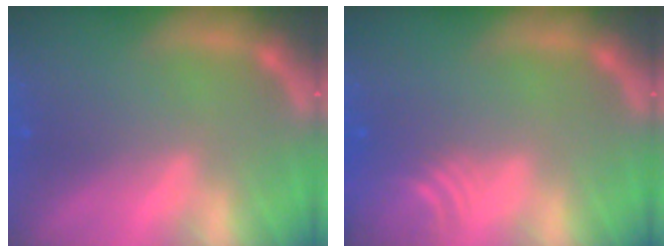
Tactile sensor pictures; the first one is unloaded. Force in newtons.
{"total": 5.1}